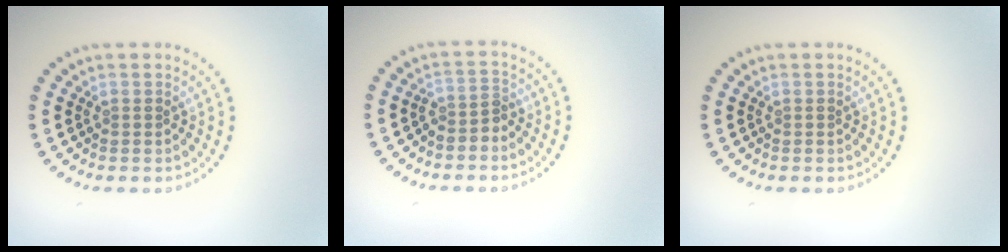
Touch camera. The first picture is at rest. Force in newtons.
{"total": 1.9, "press": 1.5, "slide": 1.1}
{"total": 0.0}